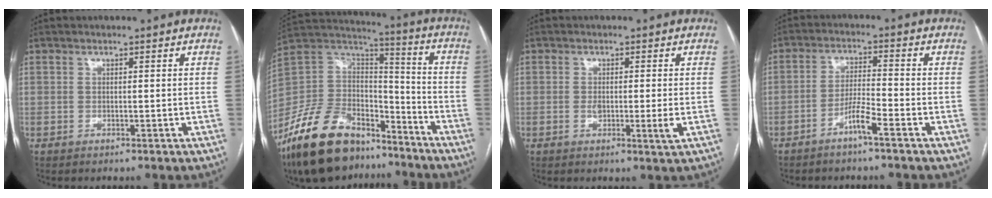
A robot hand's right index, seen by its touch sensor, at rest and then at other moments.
{"total": 21.7, "force": [-15.5, 10.4, 11.0], "torque": [-0.240, 0.031, -0.275]}
{"total": 3.7, "force": [-0.7, 0.3, 3.6], "torque": [-0.061, -0.009, -0.011]}
{"total": 4.5, "force": [-3.0, -0.1, 3.4], "torque": [-0.067, 0.002, -0.059]}